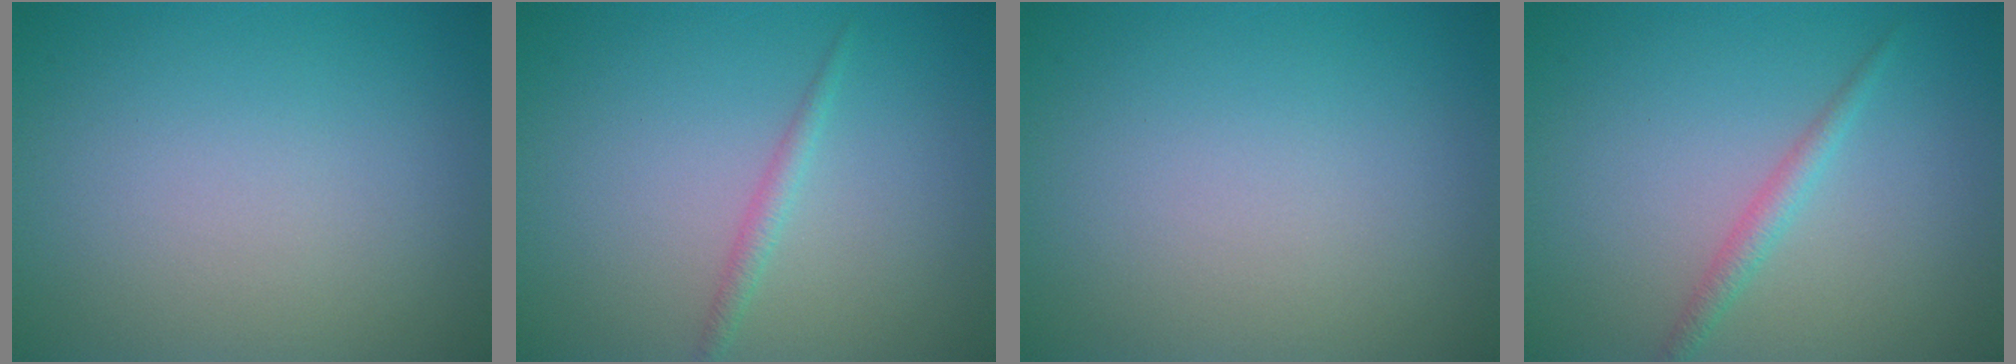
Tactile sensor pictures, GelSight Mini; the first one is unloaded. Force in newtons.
{"total": 1.2, "press": 1.2, "slide": 0.0}
{"total": 0.0}
{"total": 1.5, "press": 1.5, "slide": 0.0}